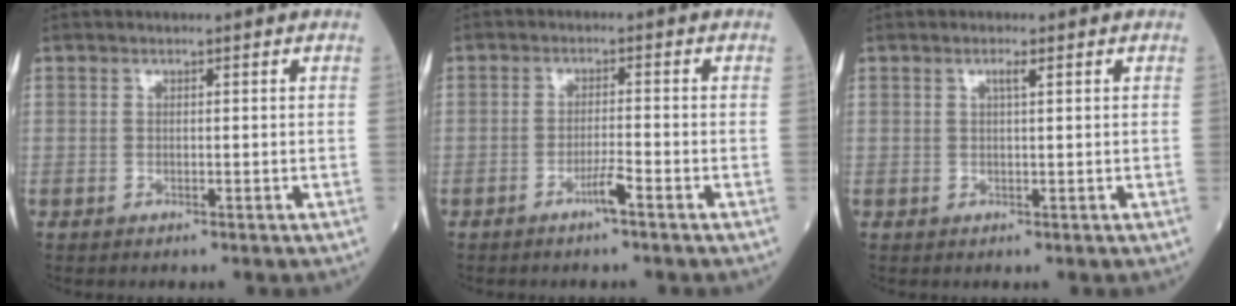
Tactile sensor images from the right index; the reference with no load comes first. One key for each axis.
{"total": 2.7, "fx": -1.7, "fy": -0.3, "fz": 2.0, "tx": -0.041, "ty": -0.002, "tz": -0.033}
{"total": 1.2, "fx": 0.6, "fy": 0.0, "fz": 1.1, "tx": -0.021, "ty": 0.000, "tz": 0.009}